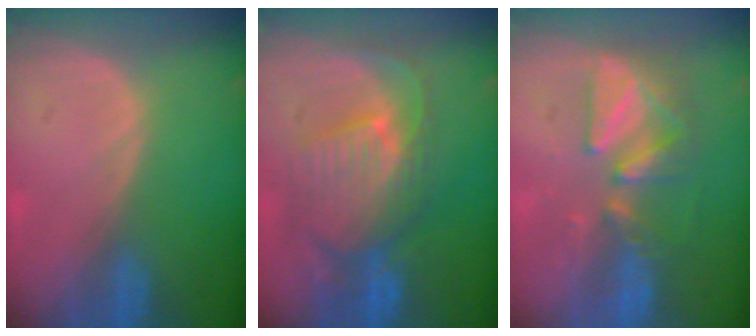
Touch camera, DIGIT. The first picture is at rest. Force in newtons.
{"total": 10.2, "press": 9.2, "slide": 4.4}
{"total": 8.6, "press": 7.7, "slide": 3.8}